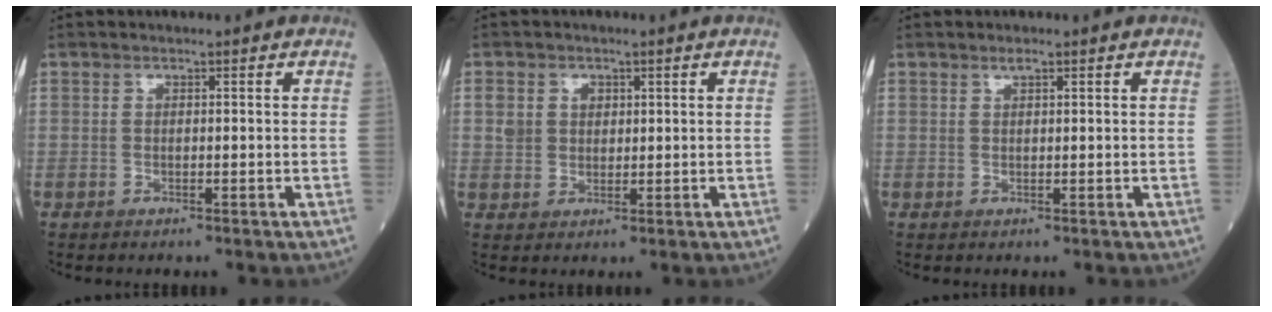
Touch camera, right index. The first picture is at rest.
{"total": 3.6, "force": [1.2, 3.0, 1.5], "torque": [-0.030, 0.012, 0.025]}
{"total": 0.8, "force": [0.6, 0.1, 0.5], "torque": [-0.011, 0.000, 0.011]}